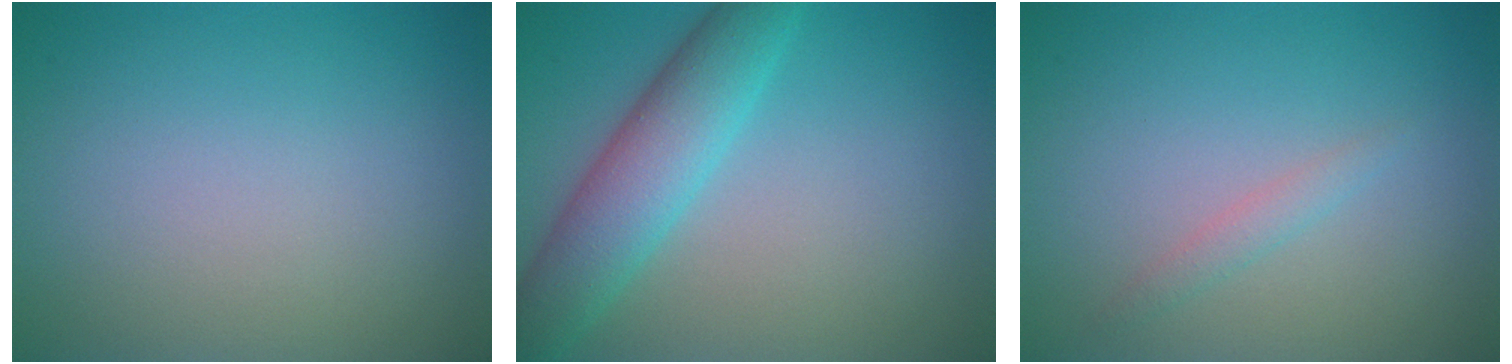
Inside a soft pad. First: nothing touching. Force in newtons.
{"total": 5.6, "press": 5.6, "slide": 0.2}
{"total": 1.1, "press": 1.1, "slide": 0.2}